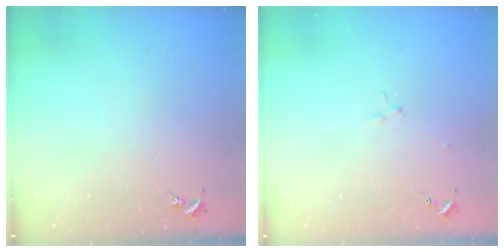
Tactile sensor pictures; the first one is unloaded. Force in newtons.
{"total": 2.9, "press": 2.9, "slide": 0.3}